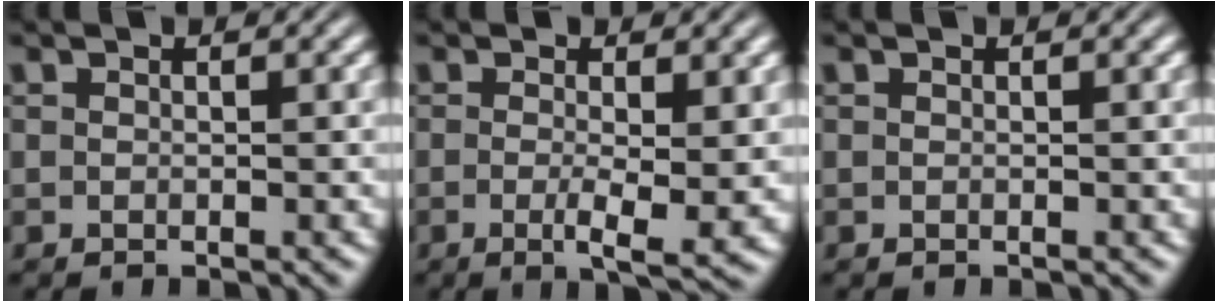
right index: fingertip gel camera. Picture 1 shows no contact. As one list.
[{"total": 3.7, "force": [-0.9, 0.5, 3.6], "torque": [-0.059, -0.020, -0.010]}, {"total": 0.0}]